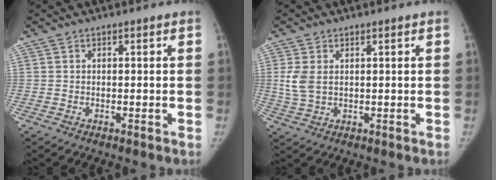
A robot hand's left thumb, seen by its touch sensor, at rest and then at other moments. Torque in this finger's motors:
{"motor_torque": [0.09, 0.08, 0.18, -0.22, 0.07]}